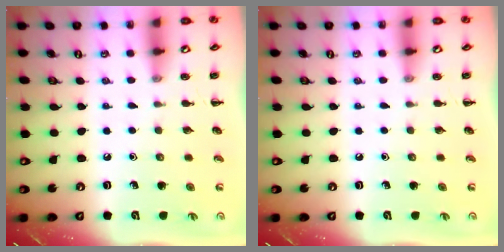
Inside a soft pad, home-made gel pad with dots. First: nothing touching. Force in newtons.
{"total": 0.0}